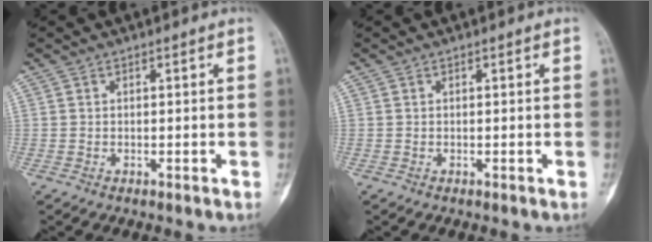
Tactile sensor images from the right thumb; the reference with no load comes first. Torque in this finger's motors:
{"motor_torque": [0.01, 0.00, 0.00, 0.00, 0.08]}